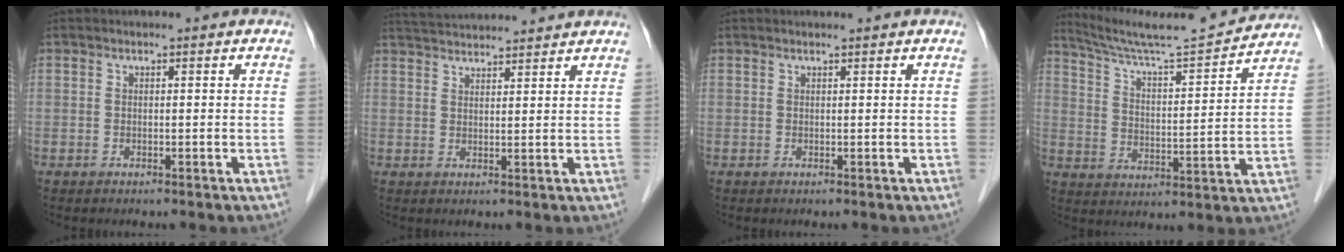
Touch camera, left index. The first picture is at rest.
{"total": 10.3, "force": [9.9, 0.2, 2.9], "torque": [-0.056, 0.035, 0.148]}
{"total": 0.9, "force": [0.9, -0.2, 0.2], "torque": [-0.007, 0.004, 0.018]}
{"total": 15.3, "force": [14.7, -0.9, 4.2], "torque": [-0.084, -0.013, 0.229]}